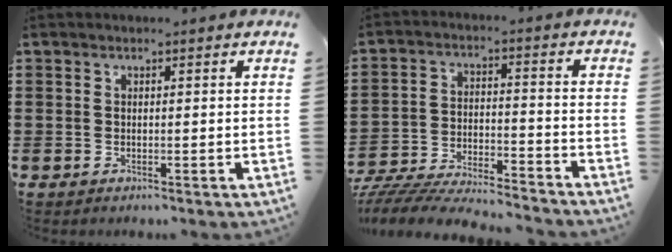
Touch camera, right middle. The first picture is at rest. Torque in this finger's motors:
{"motor_torque": [1.25, -0.89, 0.32, 0.21]}